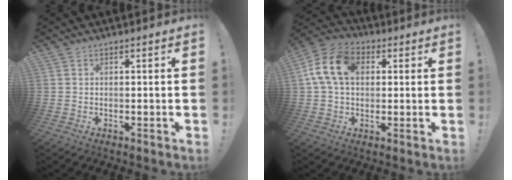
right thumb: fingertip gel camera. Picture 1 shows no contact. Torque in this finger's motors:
{"motor_torque": [0.94, 1.01, 0.80, -0.32, 0.17]}